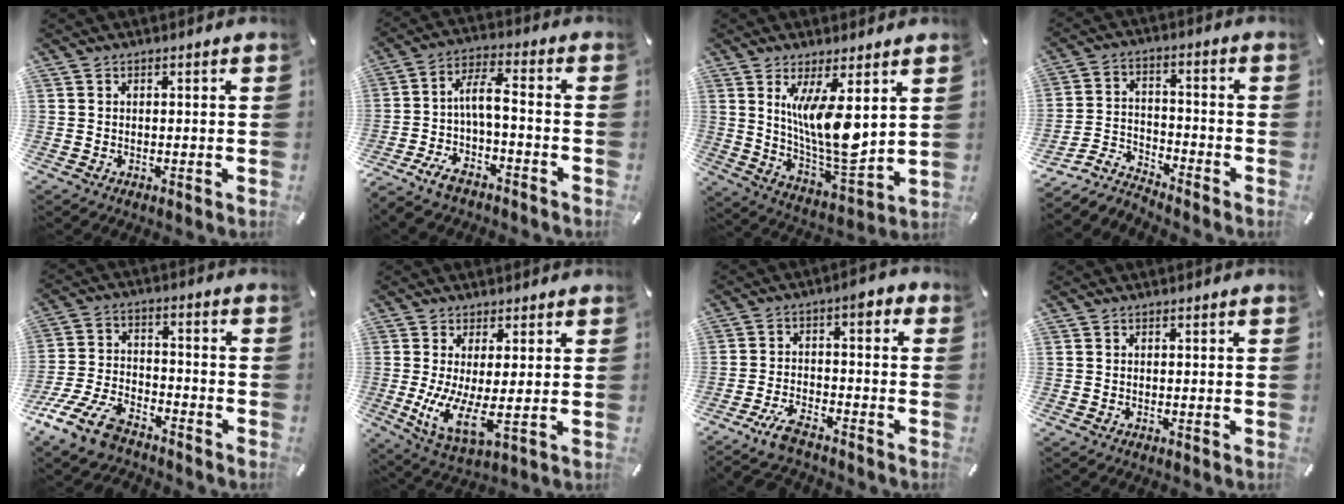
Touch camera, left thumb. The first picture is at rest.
{"total": 7.3, "force": [-2.5, 2.3, 6.5], "torque": [-0.127, 0.005, -0.049]}
{"total": 14.3, "force": [4.8, 4.8, 12.6], "torque": [-0.239, -0.042, 0.079]}
{"total": 8.1, "force": [-7.2, 2.9, 2.2], "torque": [-0.042, 0.025, -0.141]}
{"total": 12.9, "force": [-9.8, 5.4, 6.5], "torque": [-0.134, 0.048, -0.185]}
{"total": 9.2, "force": [0.7, 2.4, 8.9], "torque": [-0.193, -0.037, 0.014]}
{"total": 8.4, "force": [-5.2, 3.2, 5.7], "torque": [-0.115, 0.030, -0.099]}
{"total": 0.0}